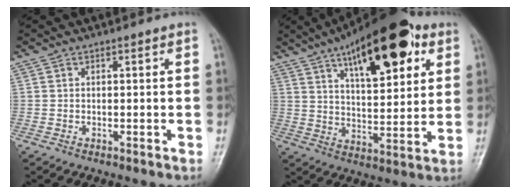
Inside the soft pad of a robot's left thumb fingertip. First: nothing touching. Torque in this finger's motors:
{"motor_torque": [1.69, 1.68, 1.77, -1.00, 0.23]}